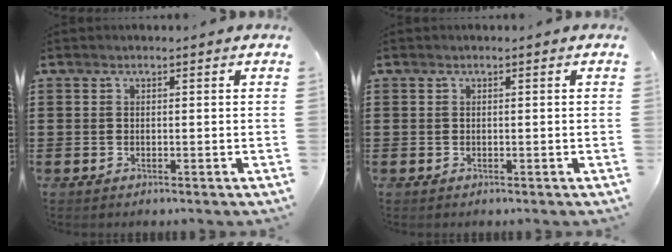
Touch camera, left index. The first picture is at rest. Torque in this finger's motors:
{"motor_torque": [-0.02, 0.00, 0.00, 0.00]}